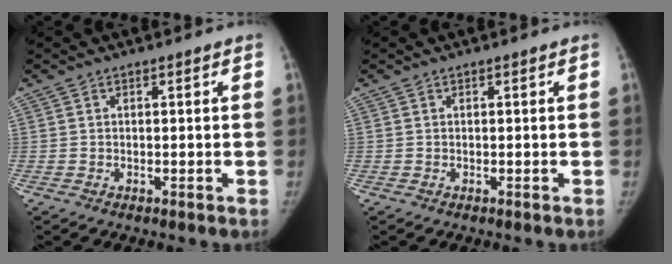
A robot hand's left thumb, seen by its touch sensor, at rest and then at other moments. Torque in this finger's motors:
{"motor_torque": [0.18, 0.18, 0.03, -0.10, 0.02]}